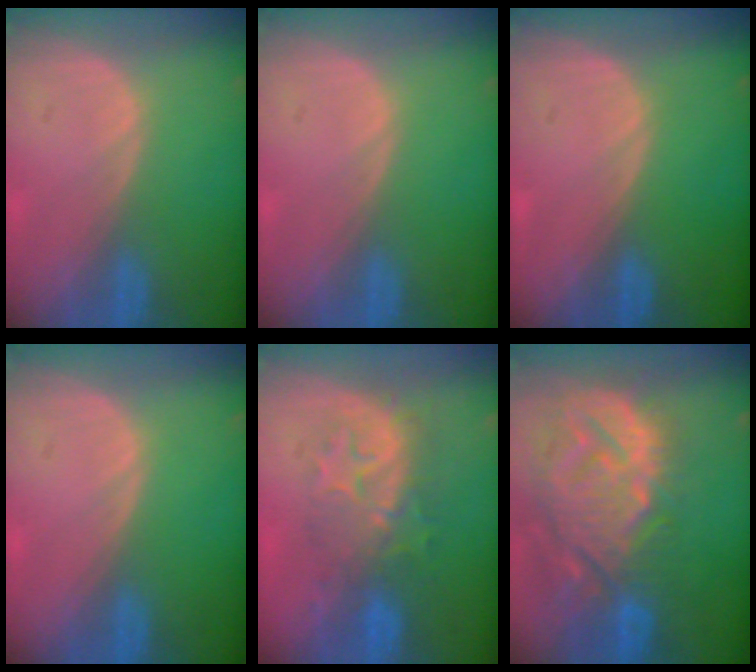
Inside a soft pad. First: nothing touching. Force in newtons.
{"total": 0.0}
{"total": 0.0}
{"total": 0.0}
{"total": 8.4, "press": 8.2, "slide": 2.0}
{"total": 14.4, "press": 12.3, "slide": 7.5}